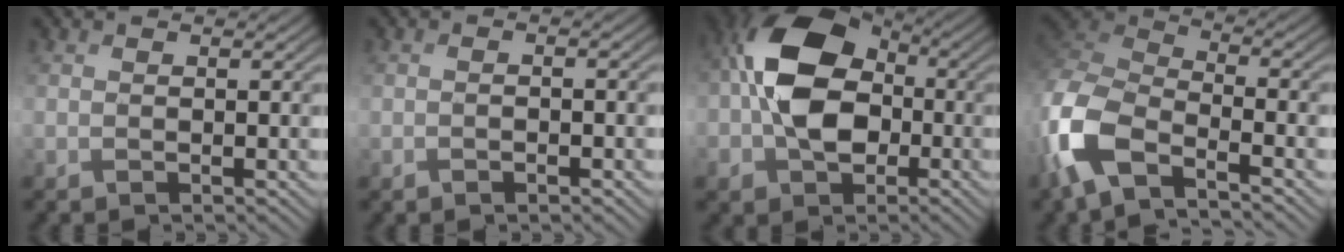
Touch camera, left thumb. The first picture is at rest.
{"total": 1.5, "force": [-0.8, 0.4, 1.2], "torque": [-0.022, 0.001, -0.015]}
{"total": 12.5, "force": [-0.7, 8.9, 8.7], "torque": [-0.171, 0.016, -0.032]}
{"total": 10.5, "force": [-5.7, 4.6, 7.5], "torque": [-0.186, -0.013, -0.135]}